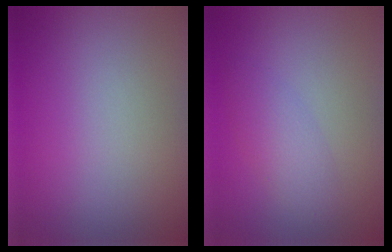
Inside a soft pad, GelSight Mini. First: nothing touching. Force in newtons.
{"total": 2.2, "press": 2.2, "slide": 0.1}